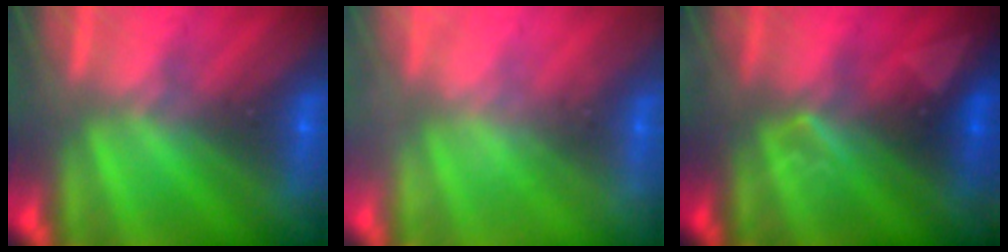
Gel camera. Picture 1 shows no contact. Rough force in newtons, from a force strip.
{"total": 2.3}
{"total": 2.4}